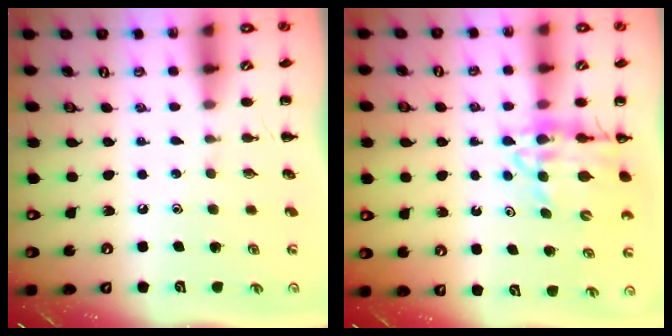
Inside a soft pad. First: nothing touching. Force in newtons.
{"total": 13.5, "press": 12.9, "slide": 3.9}